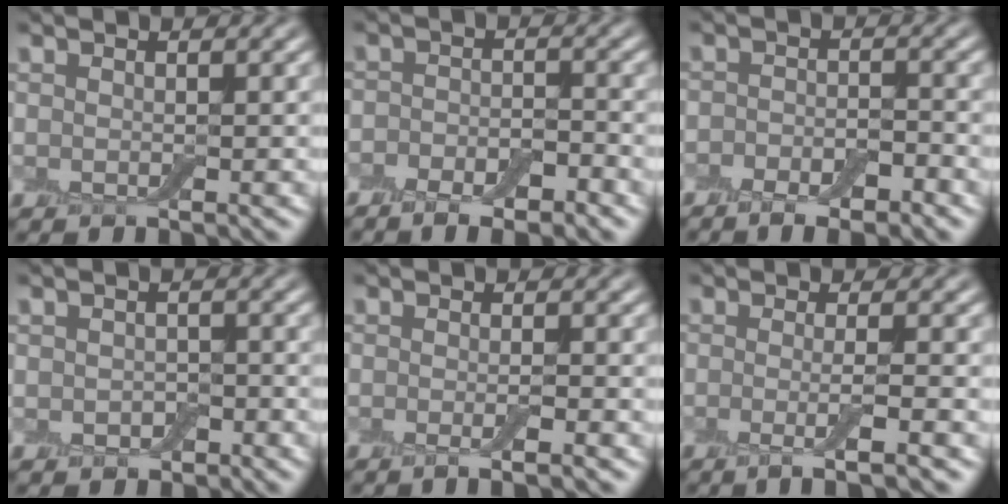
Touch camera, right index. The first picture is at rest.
{"total": 5.2, "force": [-3.3, 2.7, 3.0], "torque": [-0.011, 0.002, -0.054]}
{"total": 4.7, "force": [-3.0, 2.3, 2.9], "torque": [-0.017, 0.003, -0.048]}
{"total": 1.5, "force": [-0.6, 1.2, 0.7], "torque": [-0.010, -0.005, -0.013]}
{"total": 2.0, "force": [-0.8, 0.3, 1.8], "torque": [-0.024, -0.004, -0.014]}
{"total": 3.4, "force": [-0.9, 0.7, 3.2], "torque": [-0.048, -0.006, -0.021]}